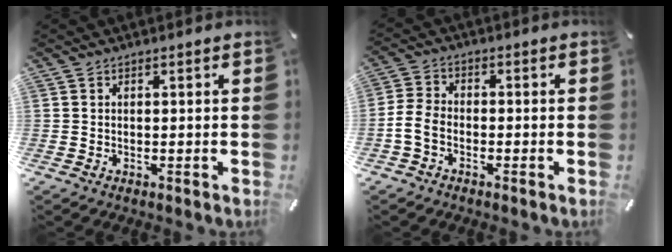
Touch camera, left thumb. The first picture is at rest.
{"total": 4.9, "force": [-2.4, 3.1, 3.0], "torque": [-0.066, 0.011, -0.046]}